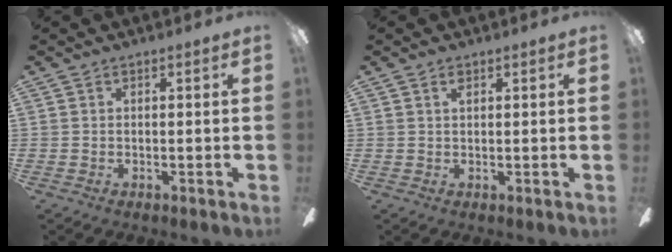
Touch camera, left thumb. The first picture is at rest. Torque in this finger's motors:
{"motor_torque": [-0.10, -0.04, -0.19, 0.06, 0.02]}